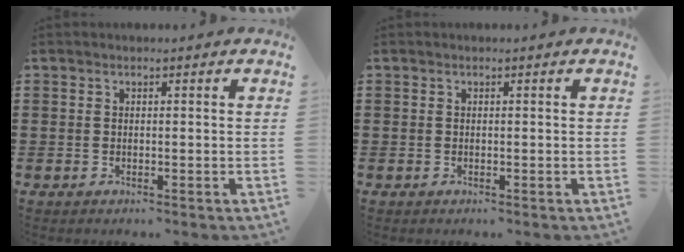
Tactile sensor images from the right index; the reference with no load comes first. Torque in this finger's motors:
{"motor_torque": [-0.16, 0.13, 0.00, 0.00]}